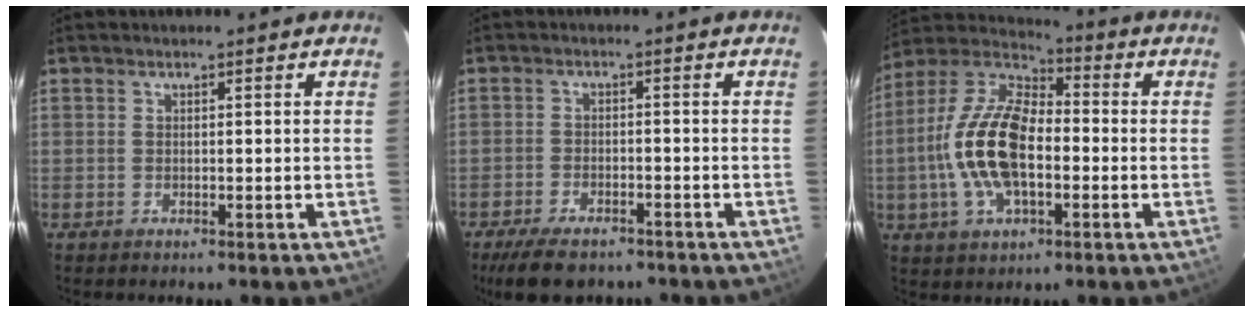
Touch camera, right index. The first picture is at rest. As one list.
[{"total": 9.7, "force": [-7.6, 3.7, 4.7], "torque": [-0.112, -0.014, -0.122]}, {"total": 17.1, "force": [-2.7, 8.4, 14.6], "torque": [-0.303, 0.007, -0.056]}]